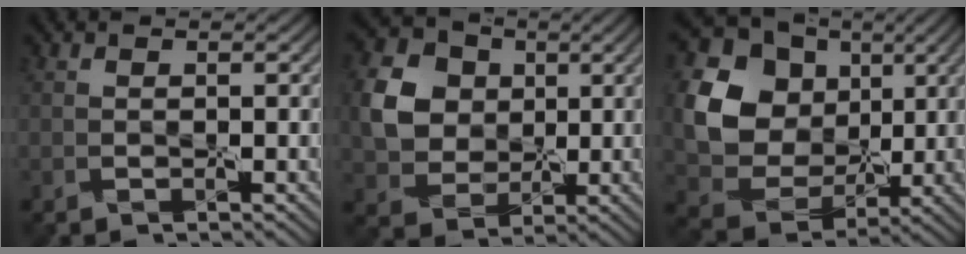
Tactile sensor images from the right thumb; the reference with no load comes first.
{"total": 6.4, "force": [1.6, 5.7, 2.5], "torque": [-0.069, 0.013, 0.021]}
{"total": 13.4, "force": [3.4, 11.5, 6.0], "torque": [-0.184, 0.025, 0.085]}